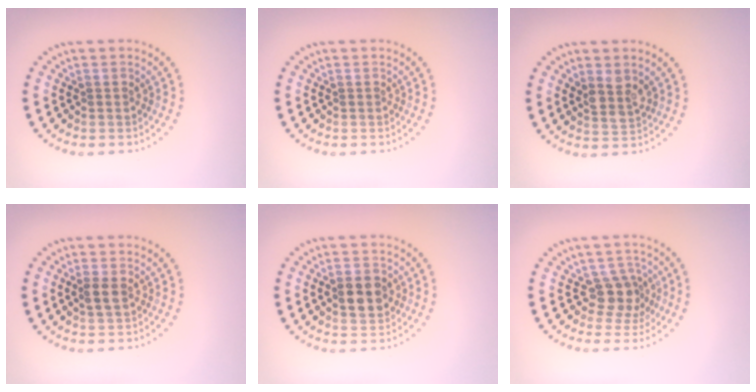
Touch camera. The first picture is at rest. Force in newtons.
{"total": 0.0}
{"total": 2.3, "press": 2.1, "slide": 1.0}
{"total": 1.4, "press": 1.4, "slide": 0.2}
{"total": 3.1, "press": 3.1, "slide": 0.0}
{"total": 2.8, "press": 2.2, "slide": 1.7}